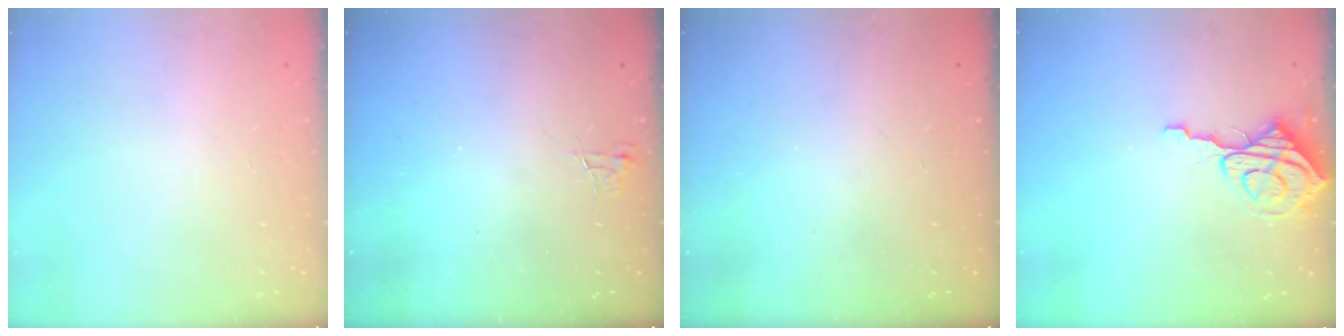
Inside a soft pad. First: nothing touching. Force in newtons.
{"total": 3.7, "press": 3.7, "slide": 0.4}
{"total": 0.0}
{"total": 8.6, "press": 8.5, "slide": 0.7}